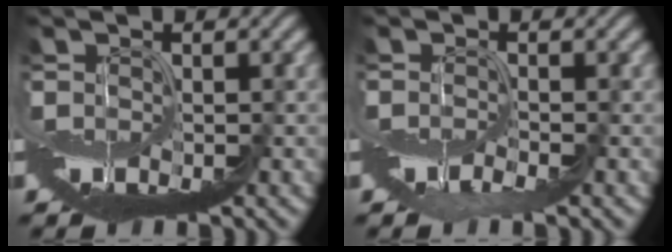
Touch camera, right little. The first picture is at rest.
{"total": 1.0, "force": [-0.6, -0.6, -0.5], "torque": [0.005, -0.001, -0.013]}